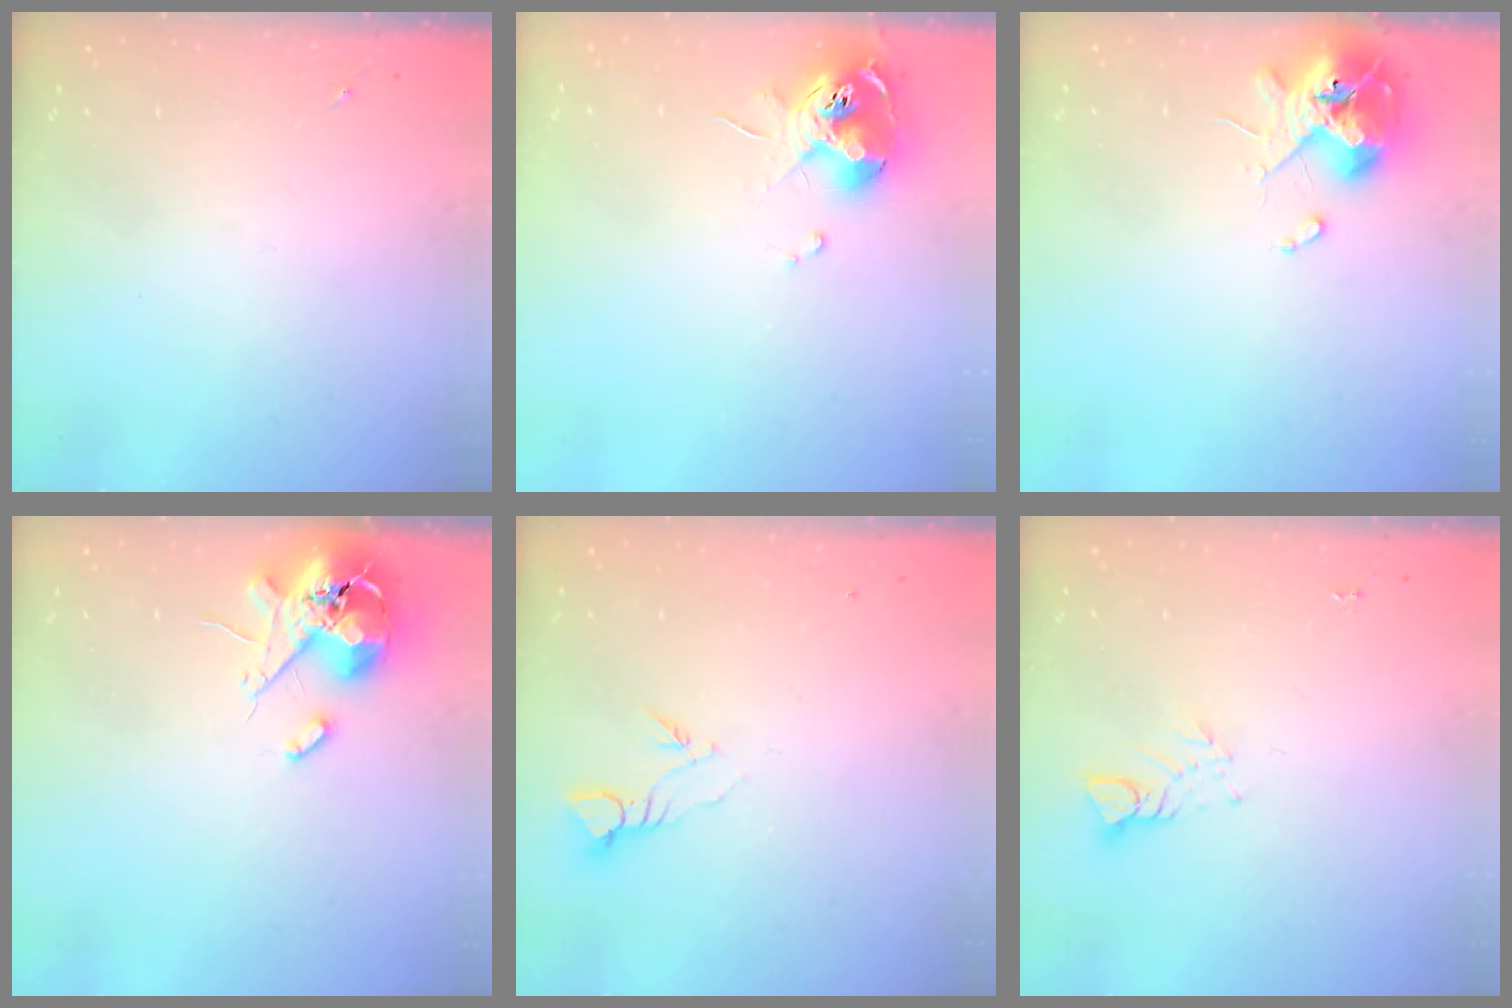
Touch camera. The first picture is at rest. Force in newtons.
{"total": 10.7, "press": 10.6, "slide": 0.9}
{"total": 13.0, "press": 12.8, "slide": 1.8}
{"total": 13.0, "press": 12.8, "slide": 2.1}
{"total": 3.5, "press": 3.5, "slide": 0.2}
{"total": 3.5, "press": 3.5, "slide": 0.3}